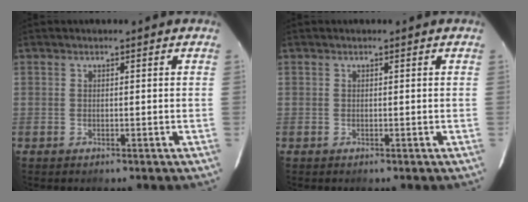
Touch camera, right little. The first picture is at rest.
{"total": 0.0}